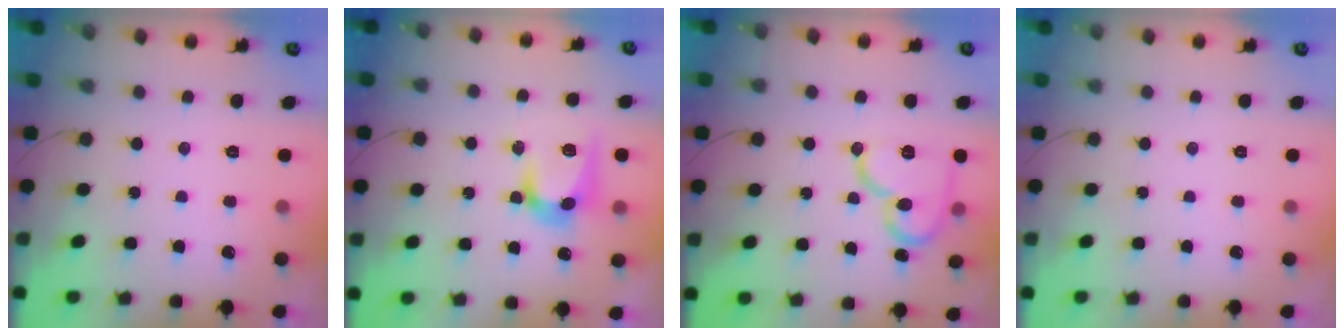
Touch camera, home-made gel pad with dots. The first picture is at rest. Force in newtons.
{"total": 12.6, "press": 12.6, "slide": 0.4}
{"total": 14.0, "press": 13.9, "slide": 1.7}
{"total": 0.0}